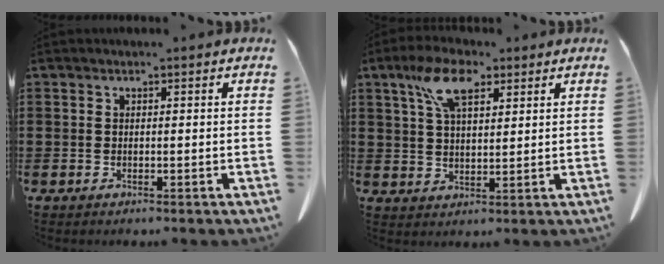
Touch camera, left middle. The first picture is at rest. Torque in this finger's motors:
{"motor_torque": [2.14, 0.00, 0.35, 0.21]}